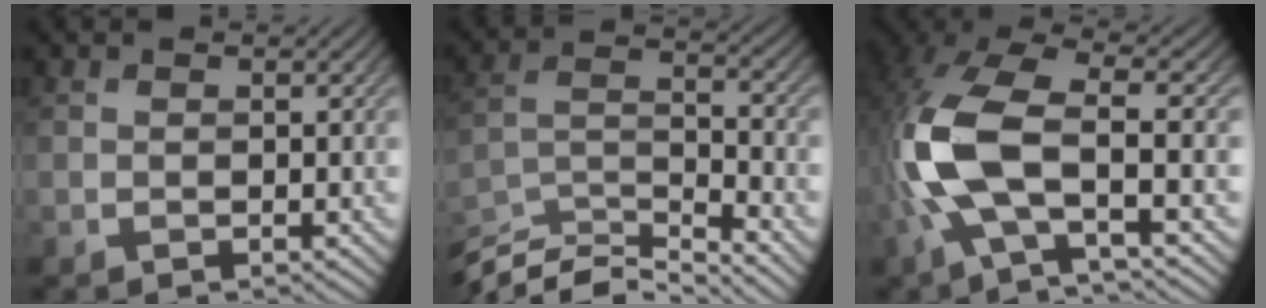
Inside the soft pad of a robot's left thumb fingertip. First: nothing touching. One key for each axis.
{"total": 9.8, "fx": -8.2, "fy": 2.2, "fz": 4.8, "tx": -0.096, "ty": -0.011, "tz": -0.159}
{"total": 12.2, "fx": -2.2, "fy": 4.6, "fz": 11.1, "tx": -0.260, "ty": -0.004, "tz": -0.055}